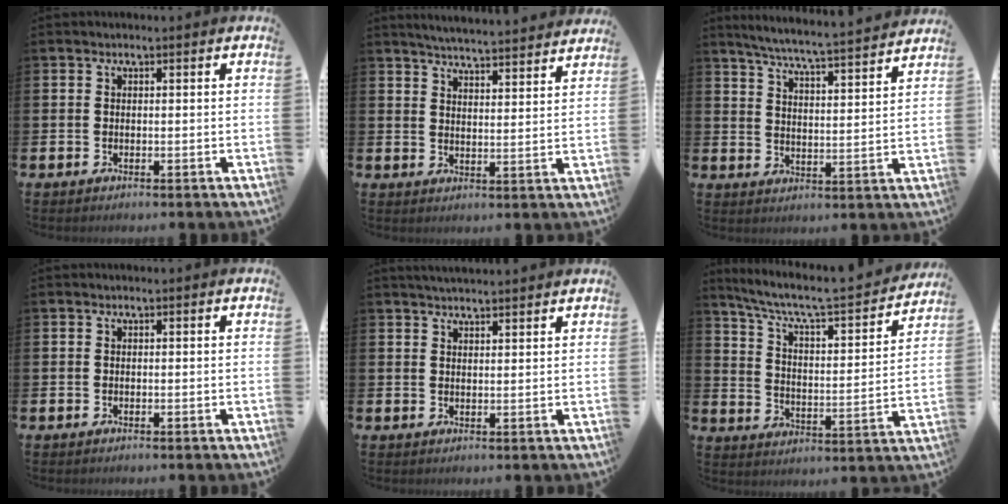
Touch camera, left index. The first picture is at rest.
{"total": 5.2, "force": [5.1, -0.2, 0.6], "torque": [-0.027, -0.038, 0.090]}
{"total": 6.4, "force": [6.0, -0.4, 2.1], "torque": [-0.065, -0.047, 0.102]}
{"total": 0.0}
{"total": 2.8, "force": [2.7, 0.0, 0.3], "torque": [-0.012, -0.010, 0.050]}
{"total": 7.4, "force": [6.4, 1.3, 3.4], "torque": [-0.100, -0.048, 0.103]}